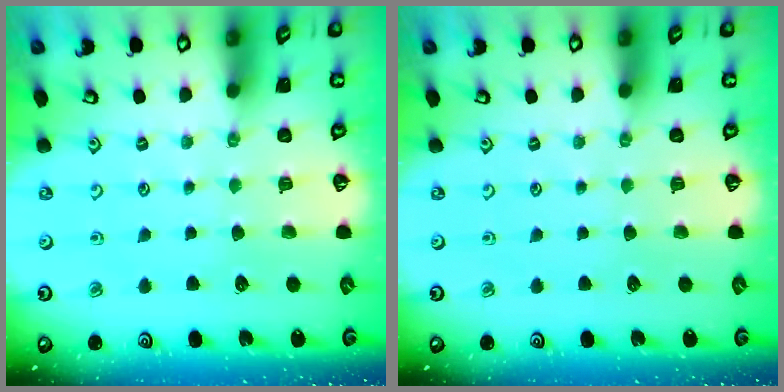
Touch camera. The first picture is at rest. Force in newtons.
{"total": 0.0}